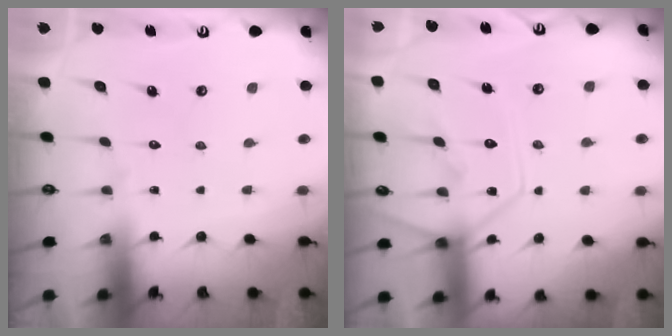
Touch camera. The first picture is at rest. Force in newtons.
{"total": 13.1, "press": 13.0, "slide": 1.5}